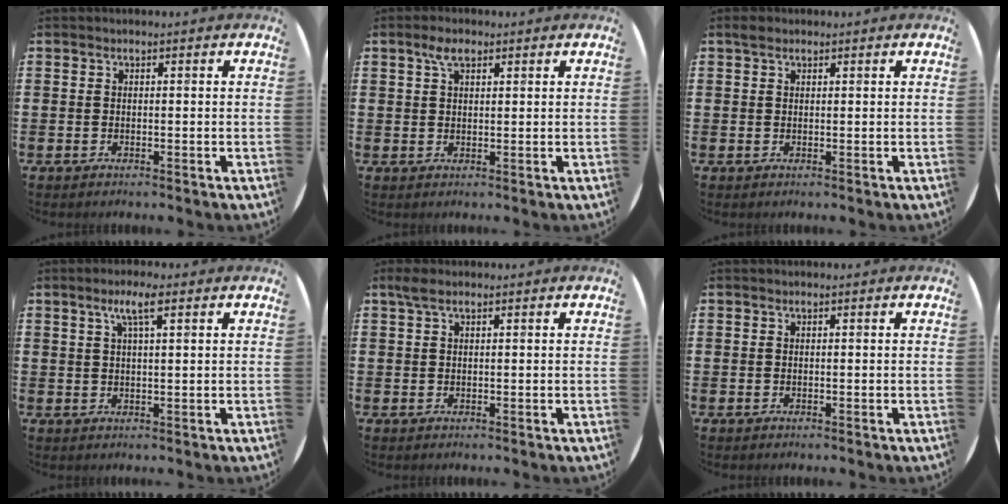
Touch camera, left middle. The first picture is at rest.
{"total": 3.1, "force": [2.0, 1.3, 2.0], "torque": [-0.034, 0.006, 0.034]}
{"total": 0.9, "force": [0.7, 0.5, 0.3], "torque": [0.003, 0.002, 0.011]}
{"total": 4.0, "force": [2.3, 0.8, 3.2], "torque": [-0.059, 0.008, 0.034]}
{"total": 1.4, "force": [0.9, 0.5, 0.9], "torque": [-0.018, 0.006, 0.016]}
{"total": 0.0}